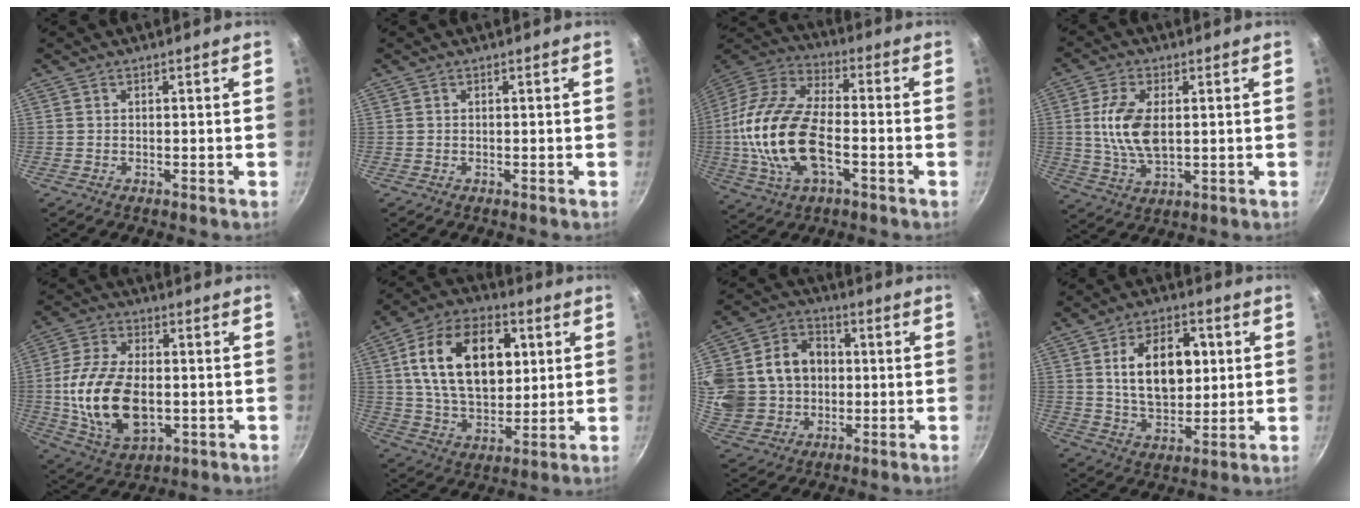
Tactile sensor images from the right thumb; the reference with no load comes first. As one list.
[{"total": 0.0}, {"total": 21.2, "force": [-3.7, 10.9, 17.8], "torque": [-0.352, 0.031, -0.082]}, {"total": 10.2, "force": [1.2, 5.4, 8.6], "torque": [-0.171, -0.005, 0.026]}, {"total": 18.1, "force": [-1.7, 10.9, 14.3], "torque": [-0.268, 0.008, -0.021]}, {"total": 21.7, "force": [5.2, 13.6, 16.1], "torque": [-0.248, 0.001, 0.086]}, {"total": 21.3, "force": [2.1, 17.7, 11.6], "torque": [-0.242, 0.030, 0.048]}, {"total": 15.5, "force": [2.9, 9.8, 11.6], "torque": [-0.151, -0.007, 0.052]}]